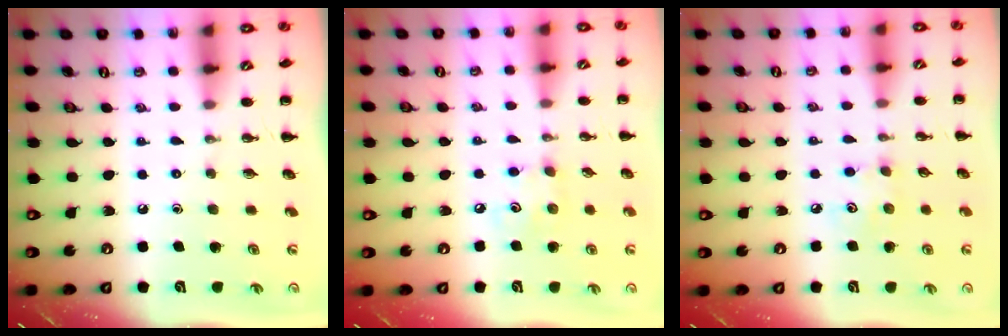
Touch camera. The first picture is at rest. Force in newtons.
{"total": 4.5, "press": 4.5, "slide": 0.7}
{"total": 3.8, "press": 3.8, "slide": 0.7}